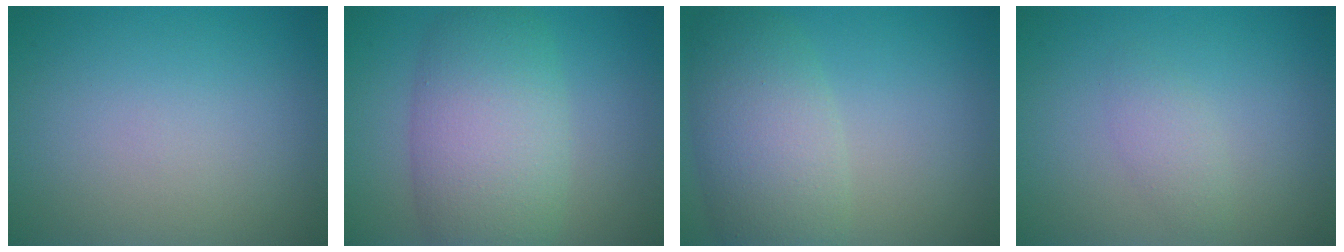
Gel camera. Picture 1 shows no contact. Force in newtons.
{"total": 7.9, "press": 7.9, "slide": 0.2}
{"total": 6.4, "press": 6.4, "slide": 0.3}
{"total": 1.4, "press": 1.4, "slide": 0.0}